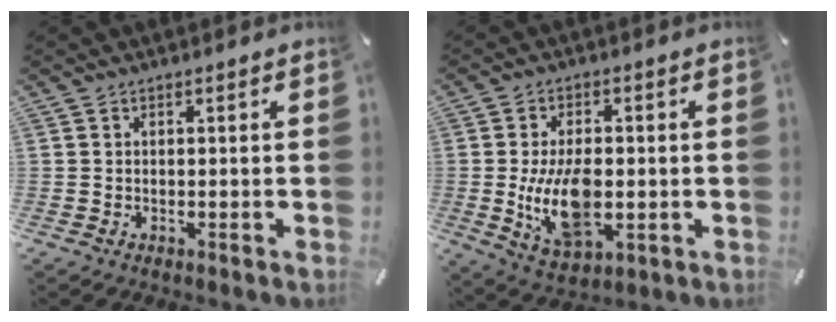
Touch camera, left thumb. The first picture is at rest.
{"total": 12.4, "force": [-1.2, 6.8, 10.2], "torque": [-0.198, -0.010, -0.016]}